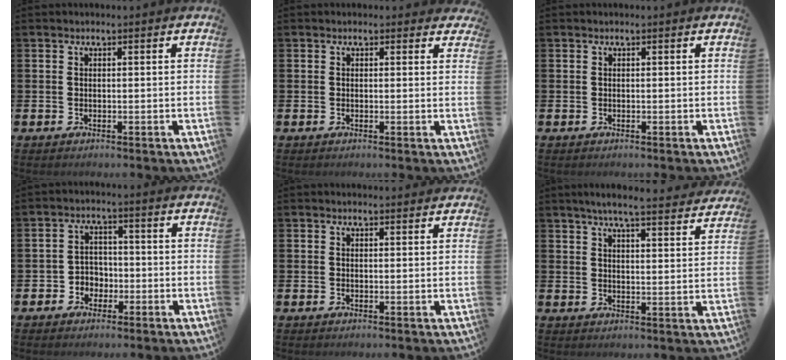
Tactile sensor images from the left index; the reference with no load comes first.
{"total": 0.6, "force": [0.4, 0.5, 0.1], "torque": [-0.001, 0.006, 0.007]}
{"total": 0.0}
{"total": 3.1, "force": [-1.5, 2.6, 0.6], "torque": [-0.028, 0.006, -0.035]}
{"total": 0.6, "force": [0.6, 0.1, 0.1], "torque": [0.007, -0.002, 0.009]}
{"total": 5.5, "force": [5.2, -0.2, 1.8], "torque": [-0.039, -0.031, 0.088]}